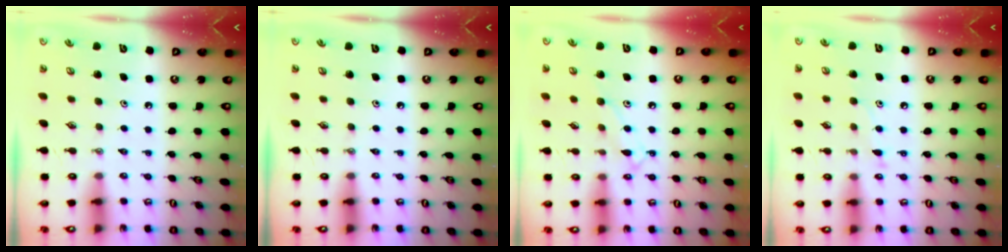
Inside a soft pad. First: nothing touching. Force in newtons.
{"total": 0.0}
{"total": 9.0, "press": 8.9, "slide": 0.7}
{"total": 7.0, "press": 7.0, "slide": 0.2}